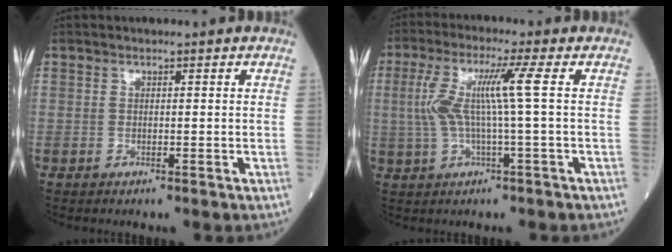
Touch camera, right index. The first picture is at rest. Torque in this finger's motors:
{"motor_torque": [1.56, 0.28, 0.76, 0.21]}